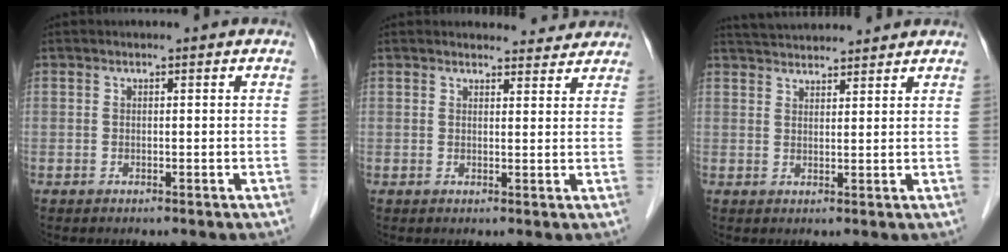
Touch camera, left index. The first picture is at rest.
{"total": 4.5, "force": [4.3, 1.2, 0.2], "torque": [0.001, 0.003, 0.043]}
{"total": 8.3, "force": [7.9, 1.1, 2.3], "torque": [-0.041, 0.036, 0.120]}